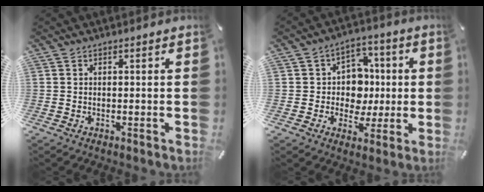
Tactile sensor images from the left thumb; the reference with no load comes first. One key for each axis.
{"total": 9.8, "fx": -0.1, "fy": 9.1, "fz": 3.5, "tx": -0.040, "ty": 0.002, "tz": 0.003}